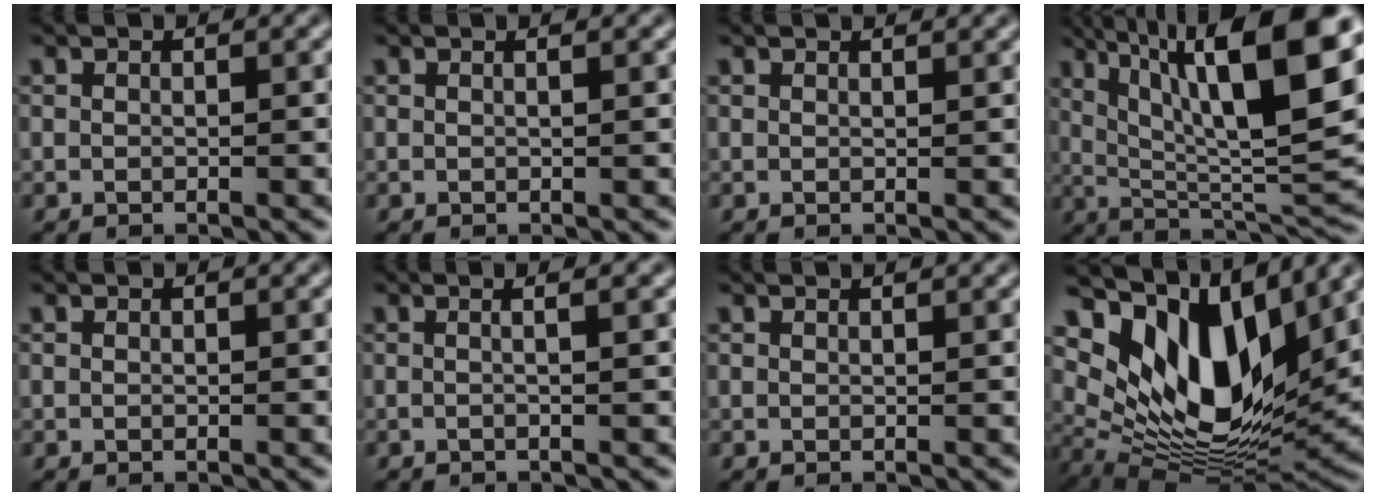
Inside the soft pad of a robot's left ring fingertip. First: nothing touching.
{"total": 0.9, "force": [0.5, 0.4, 0.7], "torque": [-0.004, 0.003, -0.003]}
{"total": 1.5, "force": [1.3, 0.5, 0.5], "torque": [0.001, 0.006, 0.004]}
{"total": 14.1, "force": [5.3, 4.3, 12.3], "torque": [-0.198, 0.007, 0.094]}
{"total": 0.0}
{"total": 1.6, "force": [0.1, 0.3, 1.6], "torque": [-0.027, 0.009, -0.007]}
{"total": 1.2, "force": [1.0, 0.4, 0.5], "torque": [0.003, 0.003, 0.001]}
{"total": 12.5, "force": [5.7, 6.6, 9.0], "torque": [-0.169, -0.007, 0.119]}